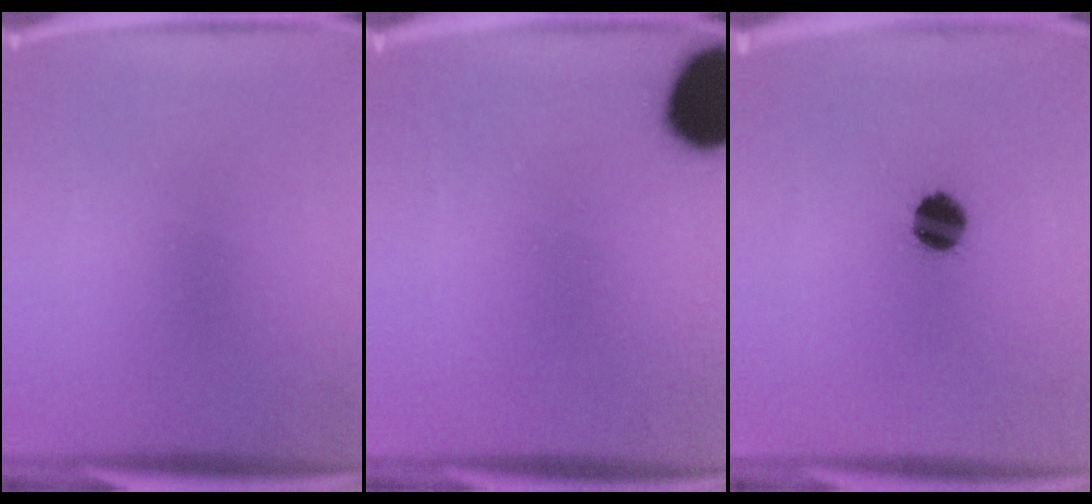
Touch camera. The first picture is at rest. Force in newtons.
{"total": 18.4}
{"total": 7.9}